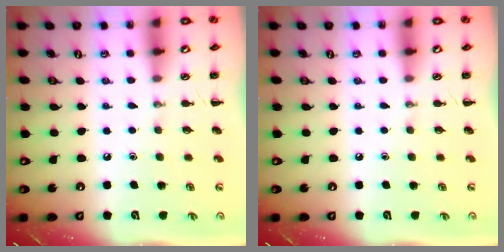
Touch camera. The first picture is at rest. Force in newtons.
{"total": 0.0}